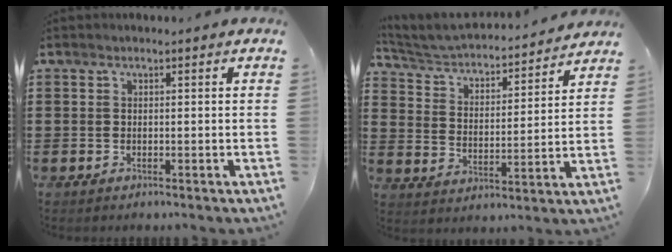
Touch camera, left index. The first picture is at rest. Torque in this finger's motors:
{"motor_torque": [0.98, -1.16, 0.26, 0.13]}